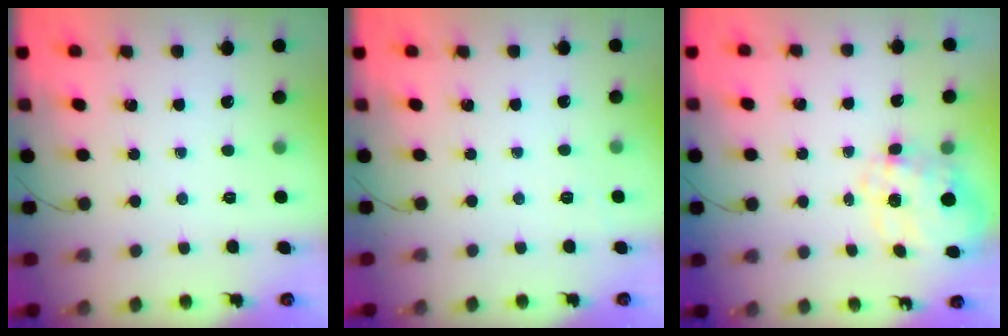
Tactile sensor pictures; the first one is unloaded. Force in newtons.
{"total": 6.5, "press": 6.3, "slide": 1.7}
{"total": 9.3, "press": 9.2, "slide": 1.4}